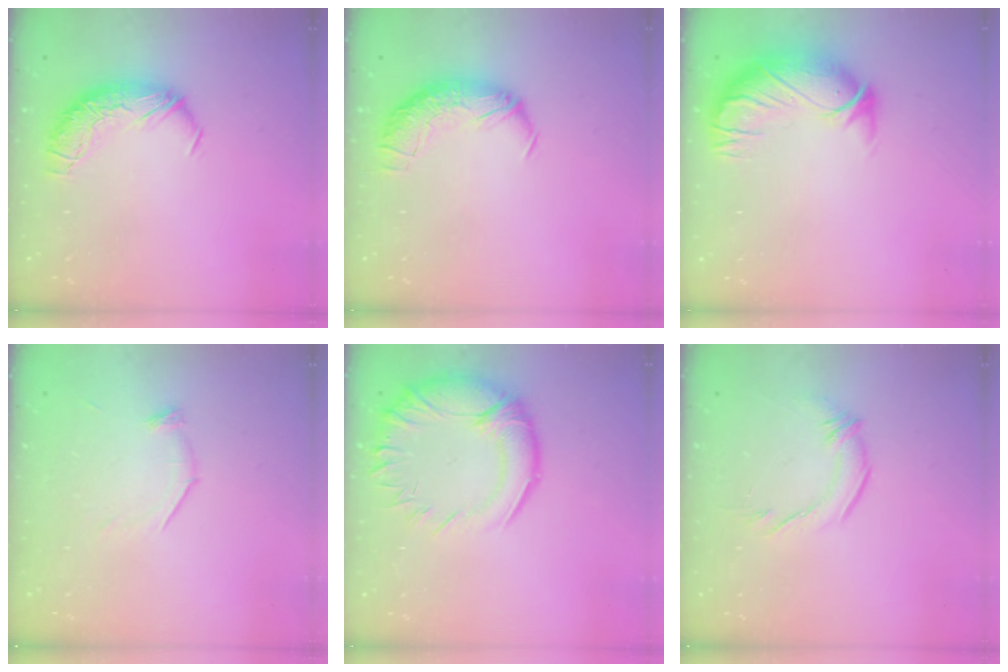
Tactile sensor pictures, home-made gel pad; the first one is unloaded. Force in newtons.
{"total": 2.3, "press": 1.0, "slide": 2.1}
{"total": 3.0, "press": 0.4, "slide": 3.0}
{"total": 8.6, "press": 8.6, "slide": 0.7}
{"total": 7.5, "press": 6.3, "slide": 4.0}
{"total": 1.9, "press": 1.0, "slide": 1.7}